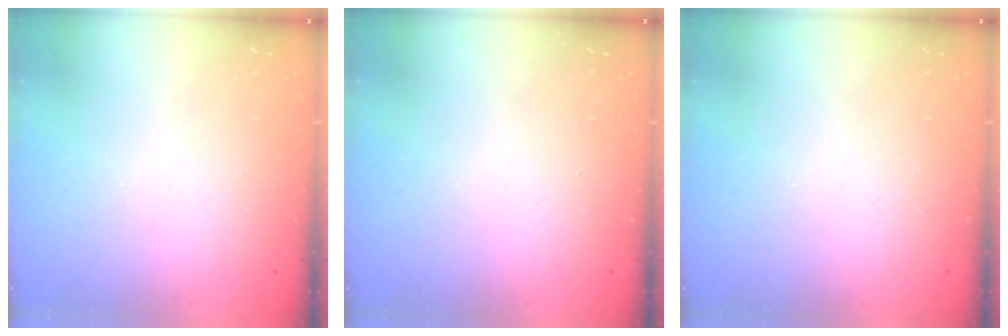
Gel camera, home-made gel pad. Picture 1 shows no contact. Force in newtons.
{"total": 0.0}
{"total": 0.0}